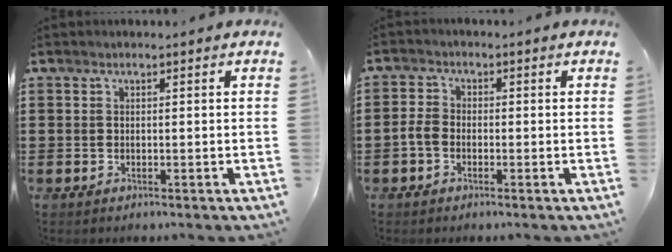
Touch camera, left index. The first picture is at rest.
{"total": 2.6, "force": [-1.1, 1.6, 1.7], "torque": [-0.049, 0.000, -0.025]}